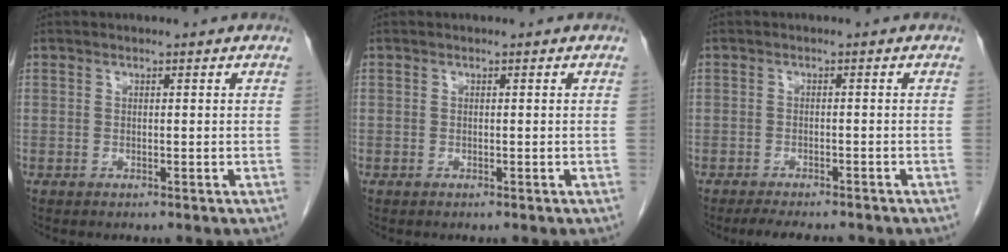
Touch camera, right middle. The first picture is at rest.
{"total": 0.0}
{"total": 6.6, "force": [-5.7, 1.7, 2.9], "torque": [-0.039, -0.006, -0.080]}